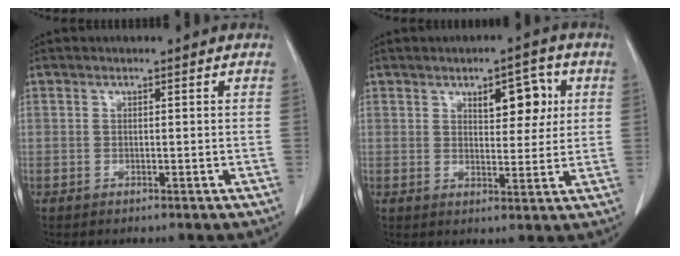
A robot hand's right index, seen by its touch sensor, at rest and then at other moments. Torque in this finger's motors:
{"motor_torque": [0.27, 0.26, 0.12, 0.03]}